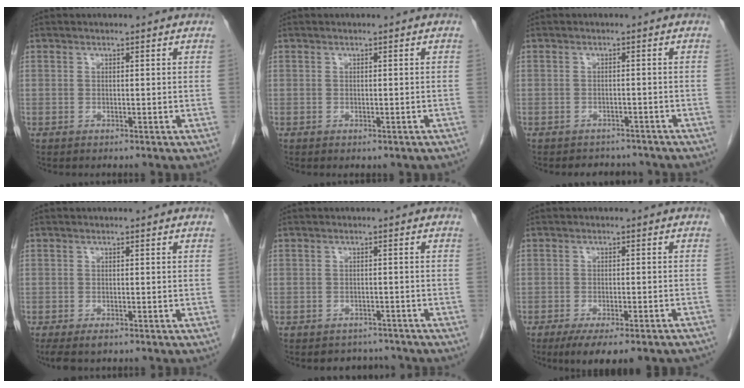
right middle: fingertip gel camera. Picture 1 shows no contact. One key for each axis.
{"total": 0.9, "fx": -0.7, "fy": 0.5, "fz": 0.5, "tx": -0.008, "ty": -0.002, "tz": -0.005}
{"total": 4.4, "fx": -4.0, "fy": 1.8, "fz": 0.3, "tx": -0.003, "ty": 0.002, "tz": -0.048}
{"total": 2.9, "fx": -2.1, "fy": 1.0, "fz": 1.7, "tx": -0.032, "ty": -0.009, "tz": -0.031}
{"total": 3.4, "fx": -3.0, "fy": 1.5, "fz": -0.2, "tx": 0.002, "ty": 0.005, "tz": -0.042}
{"total": 12.3, "fx": -10.0, "fy": 2.4, "fz": 6.8, "tx": -0.077, "ty": -0.012, "tz": -0.129}